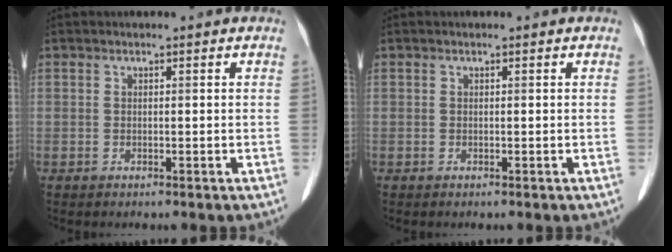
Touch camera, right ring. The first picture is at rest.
{"total": 0.0}